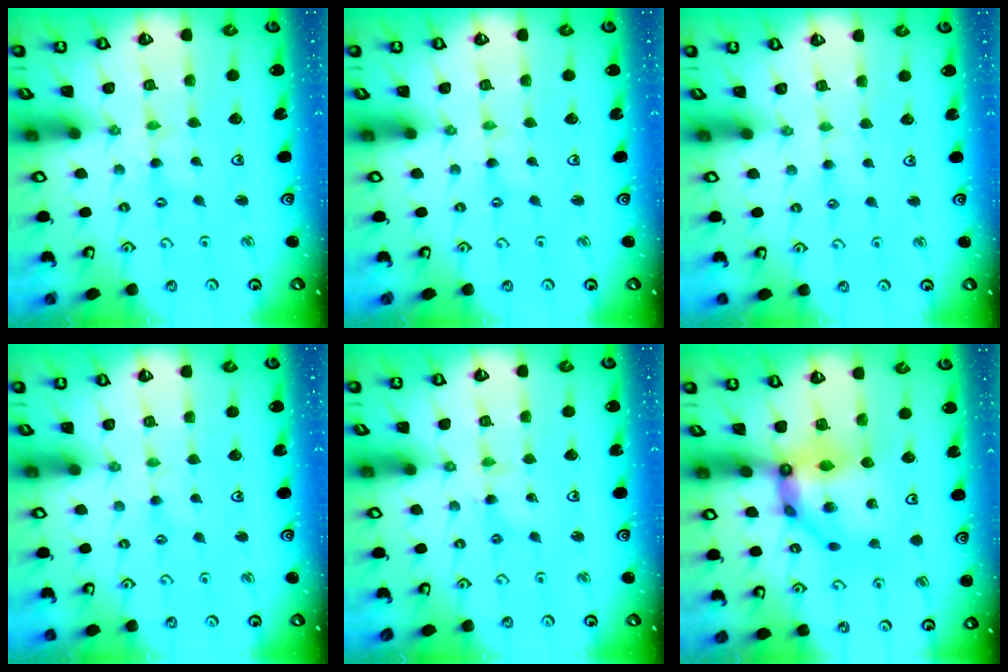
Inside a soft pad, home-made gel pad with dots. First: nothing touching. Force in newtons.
{"total": 0.0}
{"total": 2.3, "press": 2.3, "slide": 0.4}
{"total": 1.2, "press": 1.2, "slide": 0.3}
{"total": 1.6, "press": 1.5, "slide": 0.2}
{"total": 10.7, "press": 10.6, "slide": 1.0}